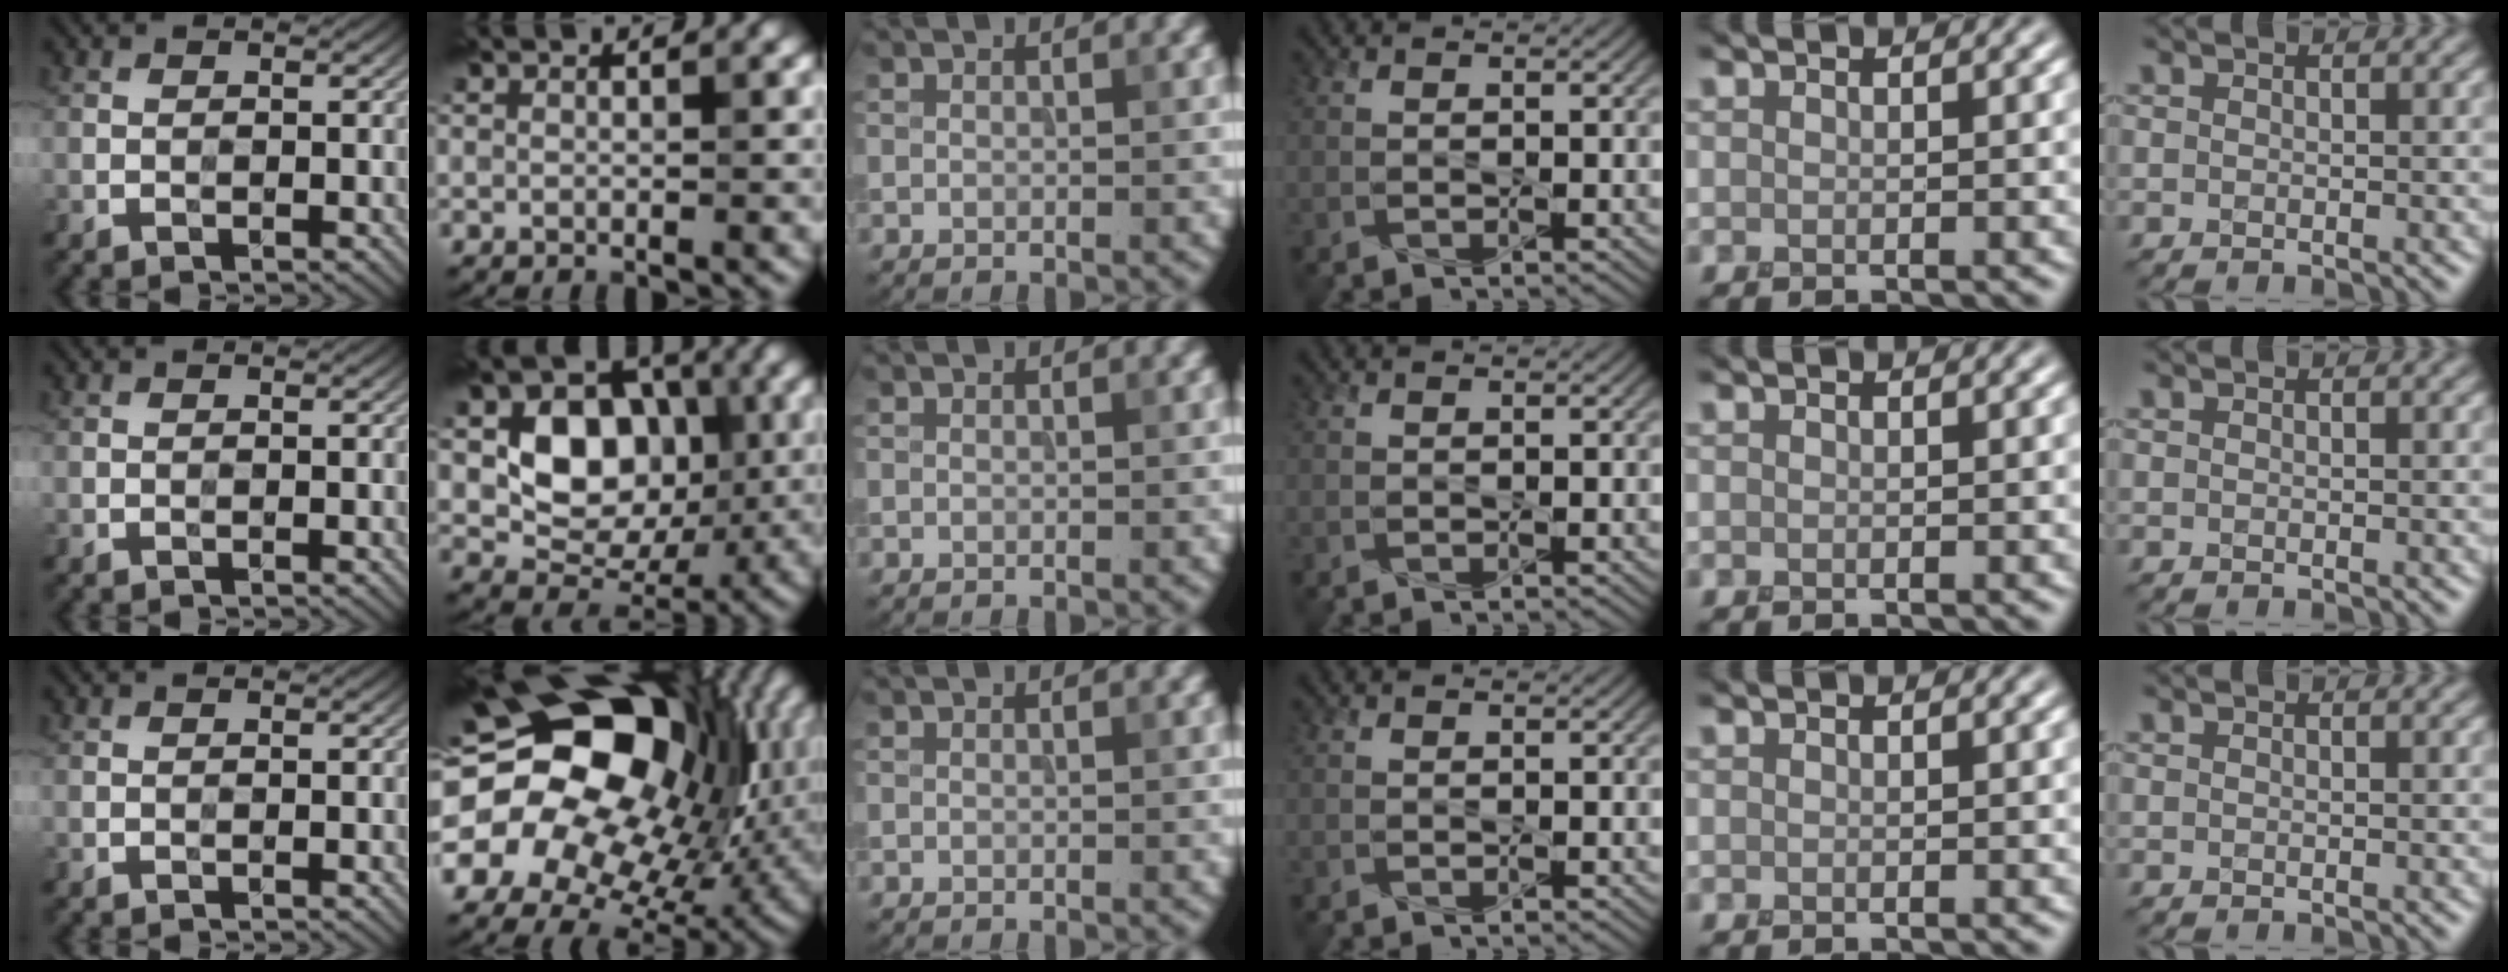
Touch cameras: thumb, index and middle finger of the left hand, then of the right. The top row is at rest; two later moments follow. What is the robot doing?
{"motion": "press", "object": "joystick"}